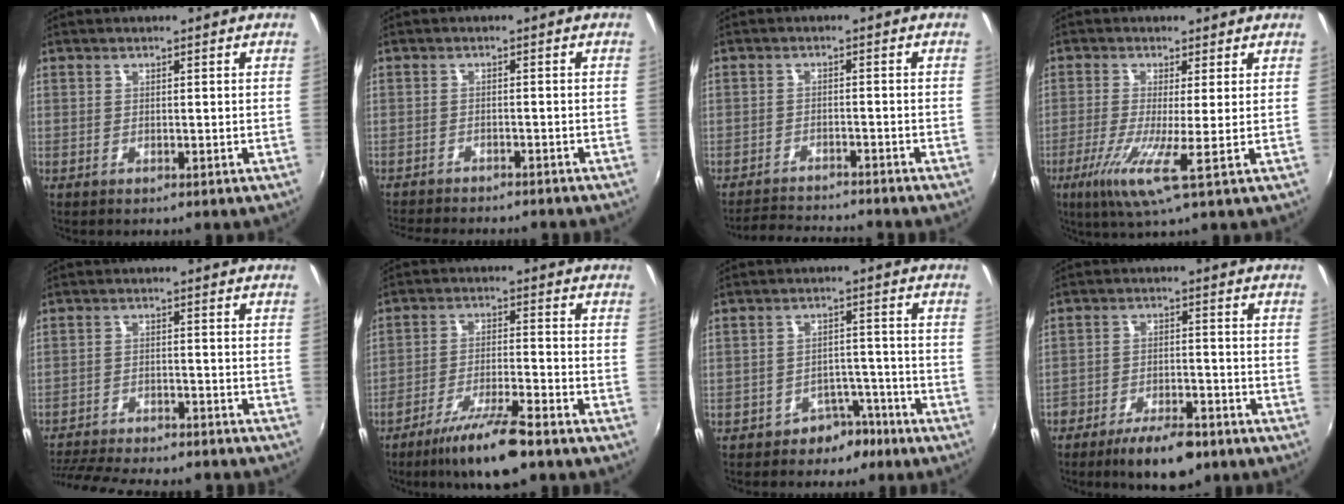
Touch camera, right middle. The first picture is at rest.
{"total": 9.9, "force": [-9.0, 2.0, 3.6], "torque": [-0.088, -0.018, -0.133]}
{"total": 7.0, "force": [-6.8, -0.1, 1.6], "torque": [-0.049, -0.005, -0.111]}
{"total": 7.1, "force": [-2.0, -0.6, 6.8], "torque": [-0.155, -0.019, -0.046]}
{"total": 19.2, "force": [-16.7, 4.5, 8.3], "torque": [-0.174, -0.026, -0.238]}
{"total": 10.9, "force": [-8.1, 1.4, 7.2], "torque": [-0.148, -0.017, -0.140]}
{"total": 5.4, "force": [-4.1, 3.4, 1.1], "torque": [-0.020, 0.026, -0.053]}
{"total": 10.3, "force": [-7.6, 3.7, 5.9], "torque": [-0.125, -0.008, -0.121]}